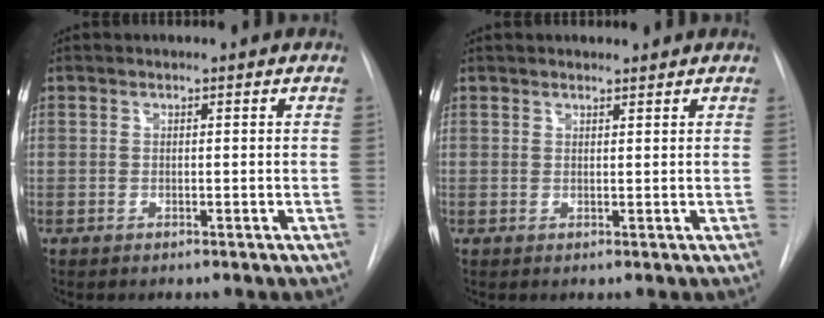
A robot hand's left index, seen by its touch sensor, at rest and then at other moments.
{"total": 2.6, "force": [2.5, 0.4, 0.7], "torque": [-0.008, 0.017, 0.035]}